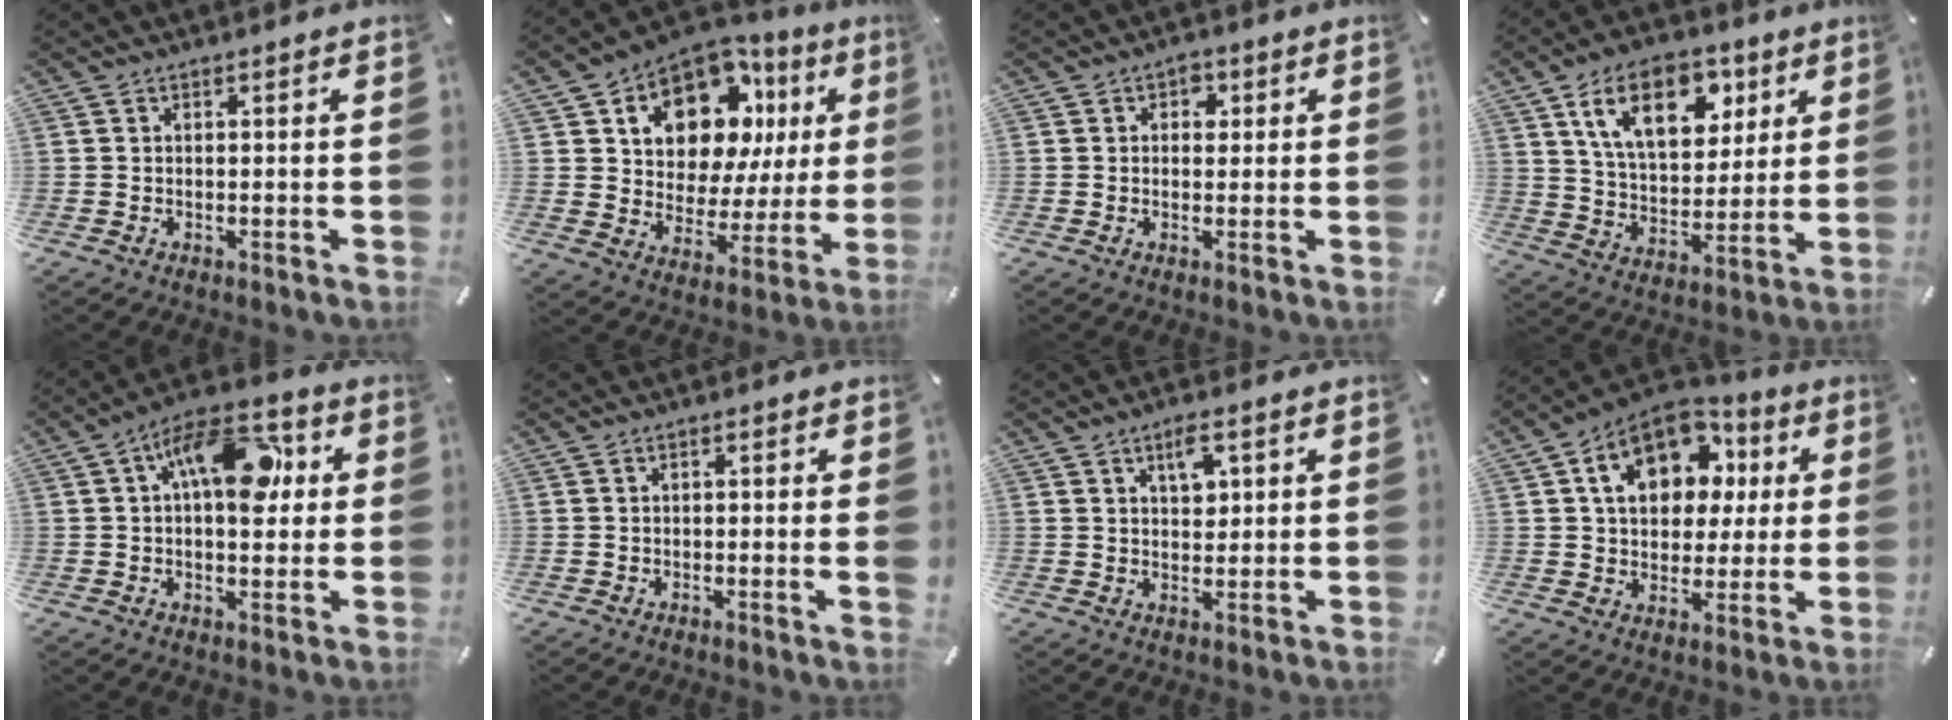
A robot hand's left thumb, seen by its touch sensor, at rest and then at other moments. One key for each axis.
{"total": 13.5, "fx": 7.8, "fy": 8.9, "fz": 6.4, "tx": -0.116, "ty": -0.060, "tz": 0.141}
{"total": 2.6, "fx": 0.5, "fy": 2.3, "fz": 1.1, "tx": 0.006, "ty": -0.005, "tz": -0.001}
{"total": 16.8, "fx": 8.1, "fy": 10.5, "fz": 10.4, "tx": -0.180, "ty": -0.013, "tz": 0.146}
{"total": 15.2, "fx": 4.1, "fy": 8.2, "fz": 12.1, "tx": -0.170, "ty": -0.007, "tz": 0.070}
{"total": 1.6, "fx": 0.1, "fy": -0.1, "fz": 1.6, "tx": -0.027, "ty": -0.007, "tz": 0.000}
{"total": 5.2, "fx": 2.5, "fy": 3.0, "fz": 3.5, "tx": -0.037, "ty": -0.008, "tz": 0.035}
{"total": 15.3, "fx": 5.7, "fy": 11.5, "fz": 8.3, "tx": -0.134, "ty": -0.010, "tz": 0.109}